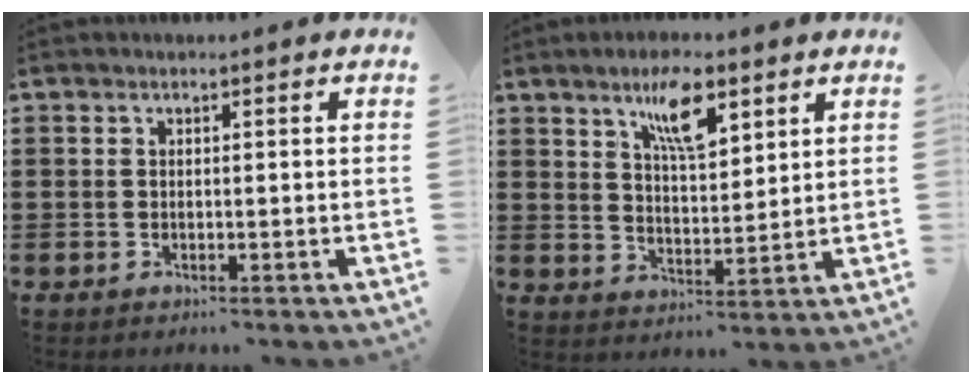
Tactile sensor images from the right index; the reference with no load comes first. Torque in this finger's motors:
{"motor_torque": [0.38, 0.28, 0.33, 0.15]}